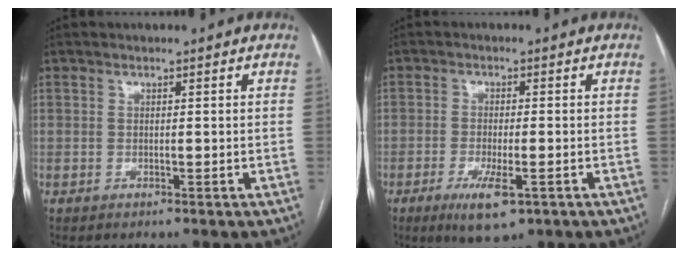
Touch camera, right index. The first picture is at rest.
{"total": 6.3, "force": [-3.1, 1.5, 5.3], "torque": [-0.099, -0.013, -0.045]}